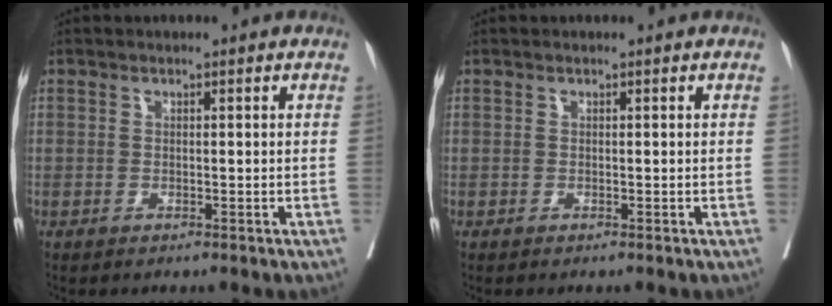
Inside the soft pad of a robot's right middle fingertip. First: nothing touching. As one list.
[{"total": 0.0}]